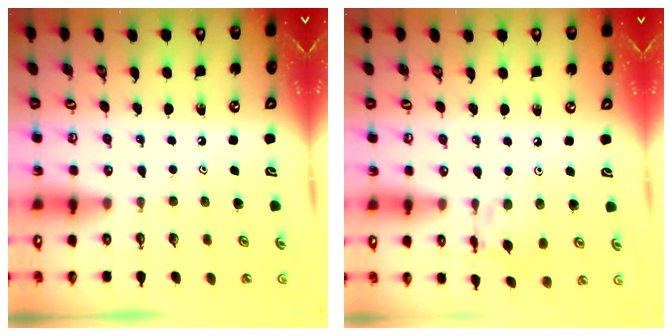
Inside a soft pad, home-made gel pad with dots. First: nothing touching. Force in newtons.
{"total": 8.2, "press": 8.2, "slide": 0.5}